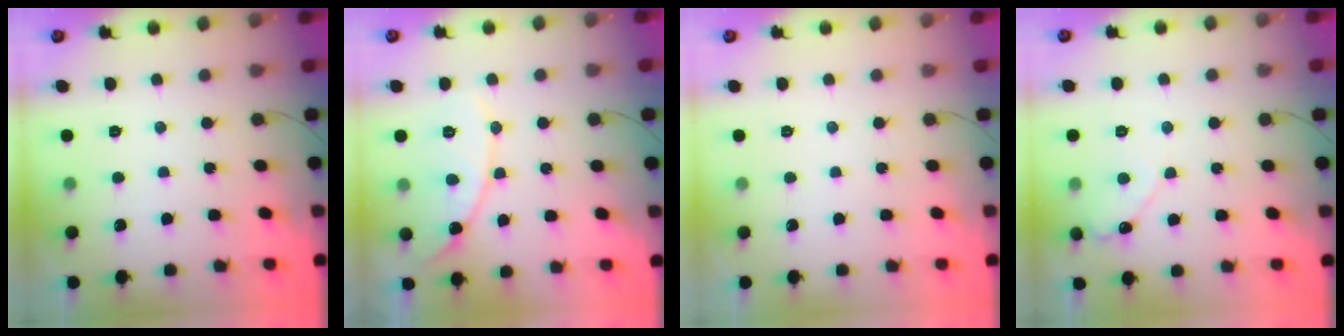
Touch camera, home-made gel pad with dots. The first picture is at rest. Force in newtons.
{"total": 11.3, "press": 11.2, "slide": 0.6}
{"total": 0.0}
{"total": 5.9, "press": 5.8, "slide": 0.5}